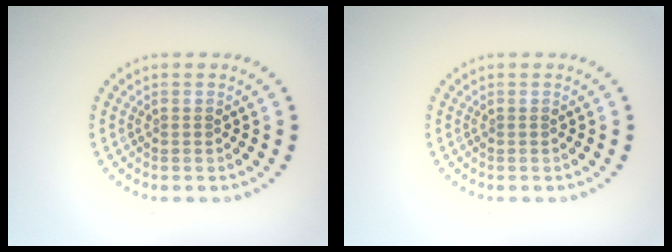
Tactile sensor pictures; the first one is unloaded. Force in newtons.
{"total": 0.0}